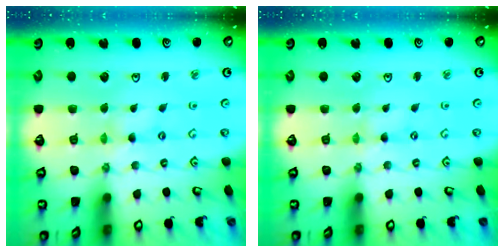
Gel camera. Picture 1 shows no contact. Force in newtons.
{"total": 0.8, "press": 0.8, "slide": 0.2}